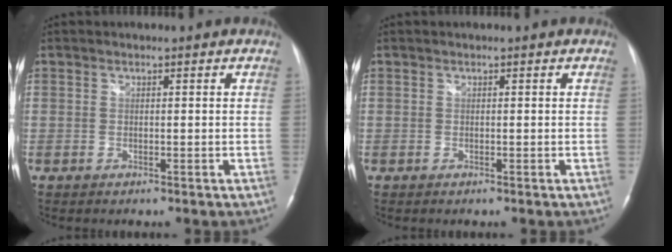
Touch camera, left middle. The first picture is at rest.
{"total": 0.0}